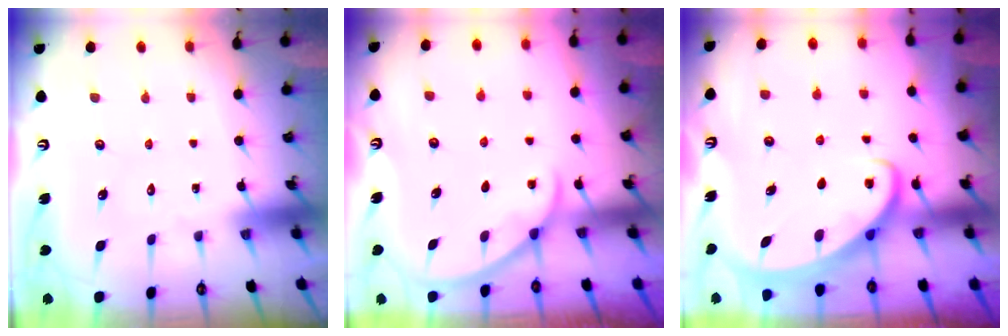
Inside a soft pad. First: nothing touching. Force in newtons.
{"total": 0.8, "press": 0.8, "slide": 0.2}
{"total": 2.5, "press": 2.5, "slide": 0.3}